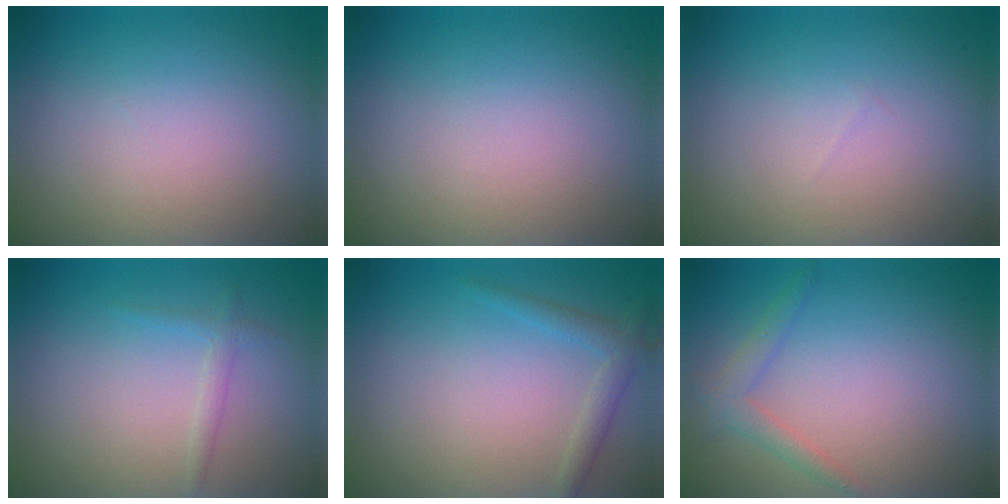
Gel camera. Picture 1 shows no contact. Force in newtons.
{"total": 0.0}
{"total": 0.0}
{"total": 1.2, "press": 1.2, "slide": 0.1}
{"total": 1.8, "press": 1.7, "slide": 0.1}
{"total": 1.9, "press": 1.9, "slide": 0.2}